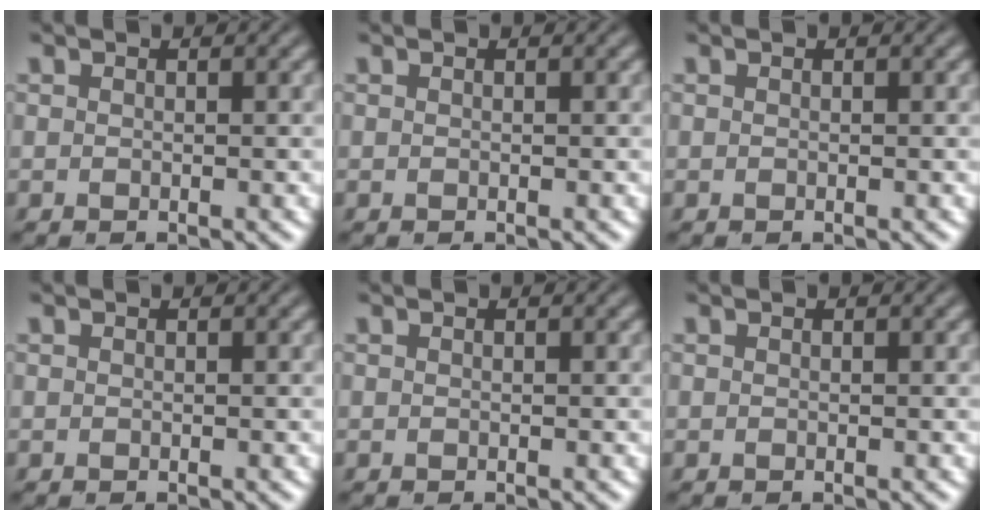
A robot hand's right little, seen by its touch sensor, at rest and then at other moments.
{"total": 0.0}
{"total": 0.0}
{"total": 0.0}
{"total": 0.0}
{"total": 0.0}